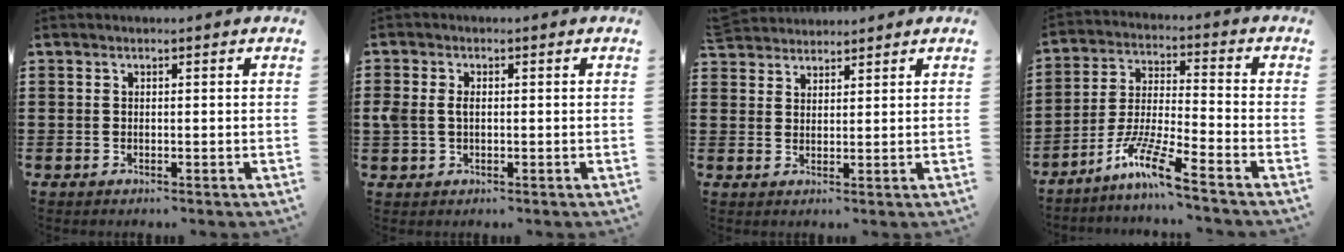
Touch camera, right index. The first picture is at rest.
{"total": 2.4, "force": [0.2, 1.6, 1.8], "torque": [-0.046, 0.005, 0.000]}
{"total": 3.1, "force": [3.0, 0.6, -0.3], "torque": [-0.003, -0.001, 0.059]}
{"total": 9.1, "force": [-7.0, -0.1, 5.8], "torque": [-0.135, -0.014, -0.143]}